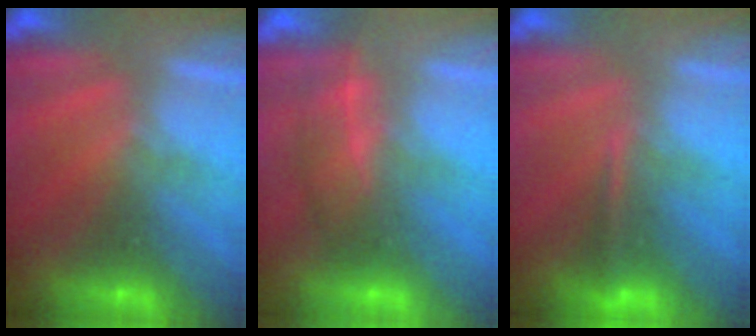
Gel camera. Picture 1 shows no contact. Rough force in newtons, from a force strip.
{"total": 2.7}
{"total": 1.1}